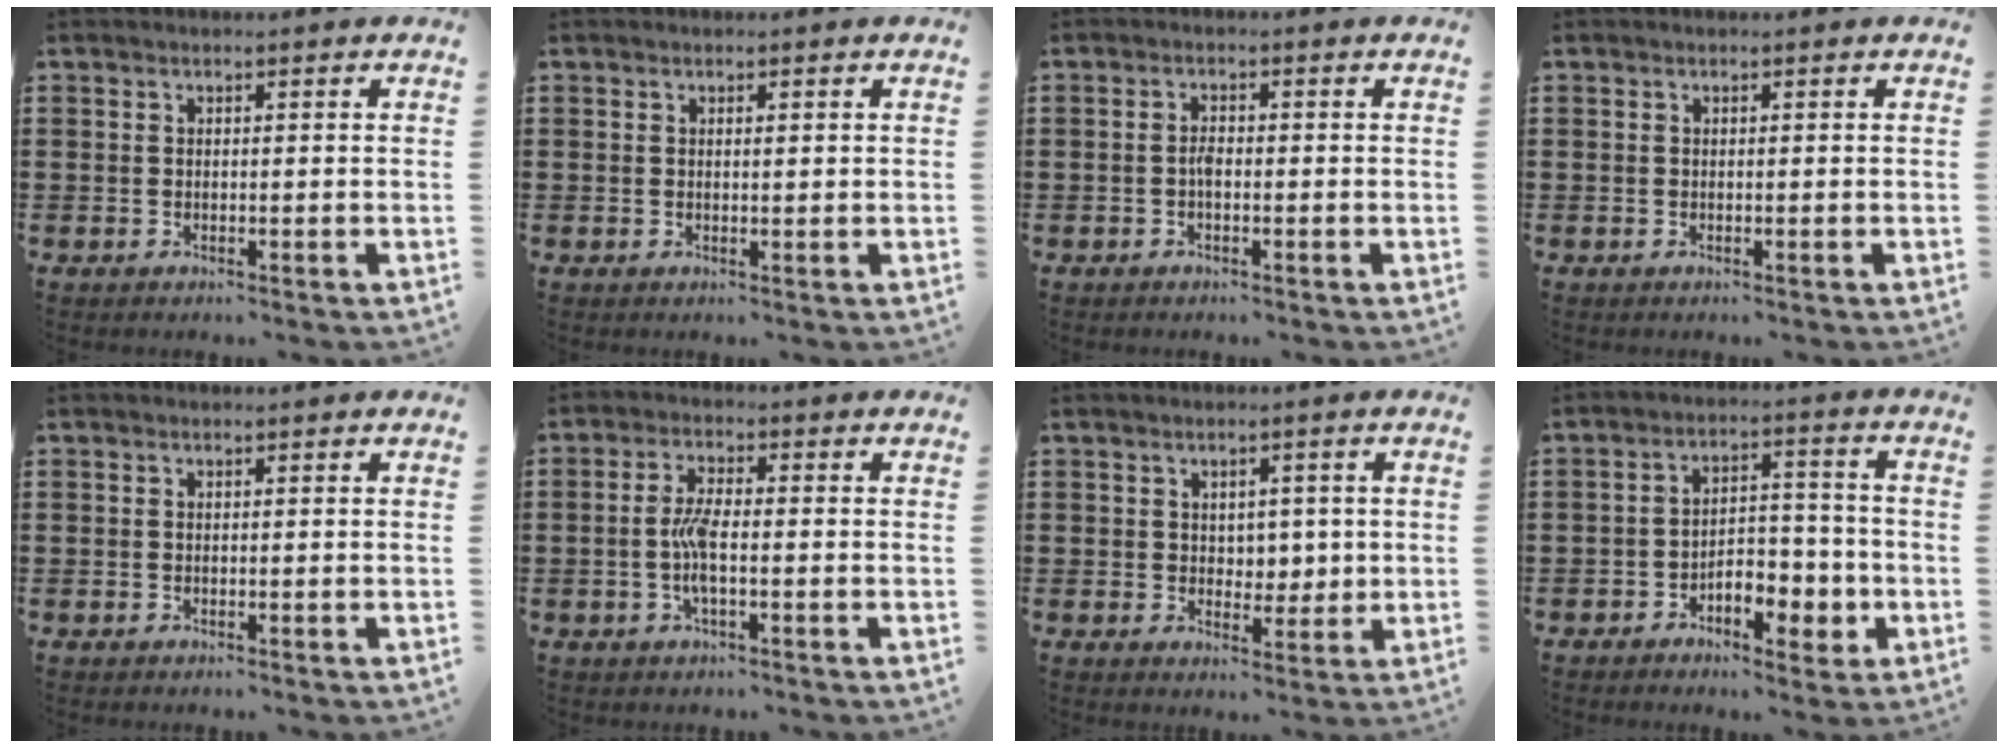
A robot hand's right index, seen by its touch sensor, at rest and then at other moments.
{"total": 0.6, "force": [0.2, 0.1, 0.5], "torque": [-0.011, 0.000, 0.005]}
{"total": 1.6, "force": [-0.5, 0.6, 1.4], "torque": [-0.028, -0.001, -0.009]}
{"total": 0.0}
{"total": 0.0}
{"total": 4.8, "force": [-1.0, 1.2, 4.5], "torque": [-0.095, 0.000, -0.024]}
{"total": 3.3, "force": [1.1, 2.8, 1.5], "torque": [-0.024, 0.005, 0.015]}
{"total": 6.3, "force": [-2.9, 3.6, 4.2], "torque": [-0.064, 0.012, -0.054]}